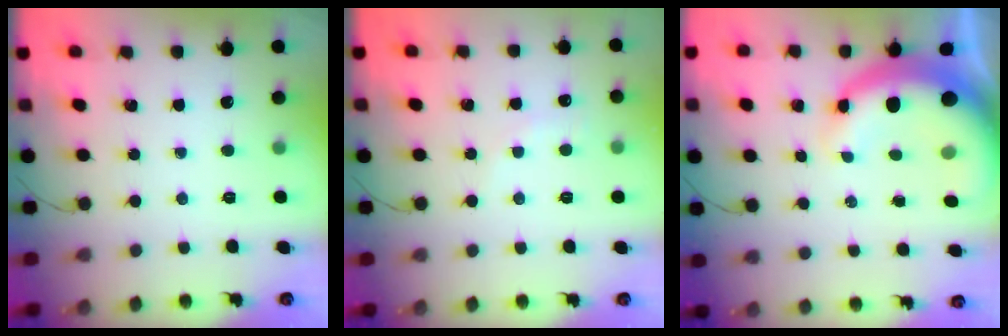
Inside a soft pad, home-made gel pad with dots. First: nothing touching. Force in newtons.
{"total": 3.6, "press": 3.4, "slide": 1.2}
{"total": 11.4, "press": 11.2, "slide": 2.0}